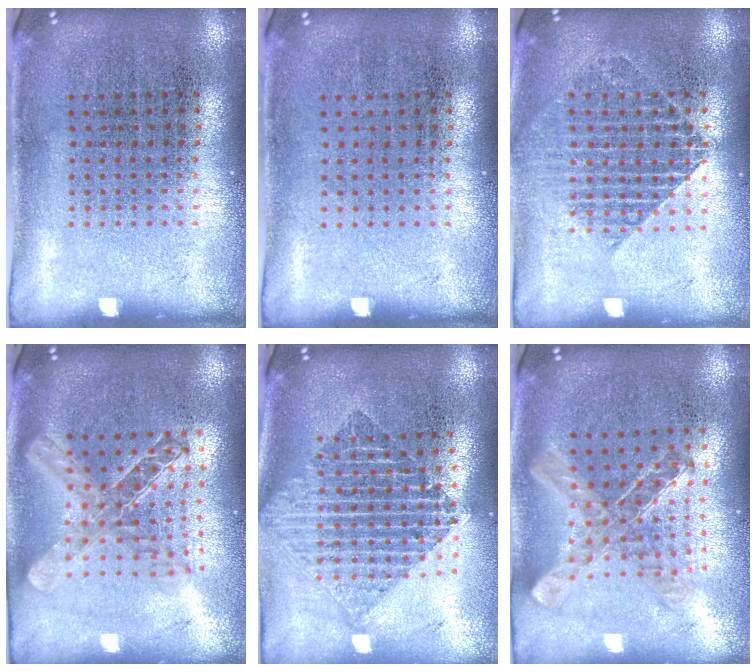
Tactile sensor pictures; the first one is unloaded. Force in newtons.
{"total": 0.0}
{"total": 1.6, "press": 1.4, "slide": 0.7}
{"total": 2.0, "press": 1.7, "slide": 1.0}
{"total": 2.2, "press": 1.7, "slide": 1.4}
{"total": 0.9, "press": 0.9, "slide": 0.1}